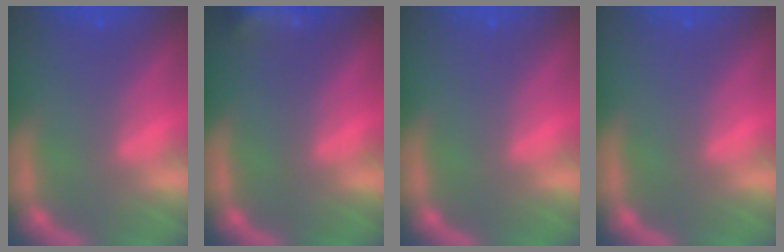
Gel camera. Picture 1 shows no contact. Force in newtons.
{"total": 5.5}
{"total": 0.0}
{"total": 0.0}